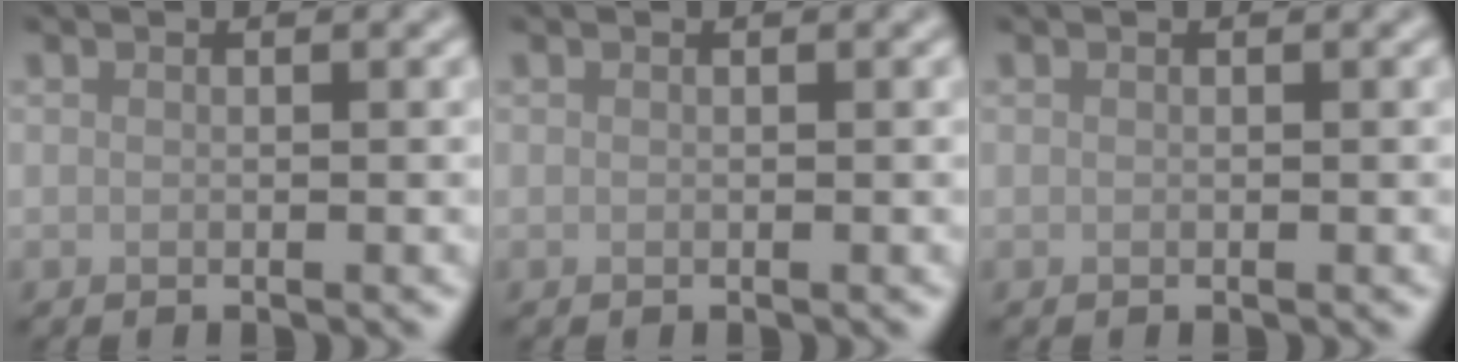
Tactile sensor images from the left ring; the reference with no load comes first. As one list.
[{"total": 0.0}, {"total": 0.0}]